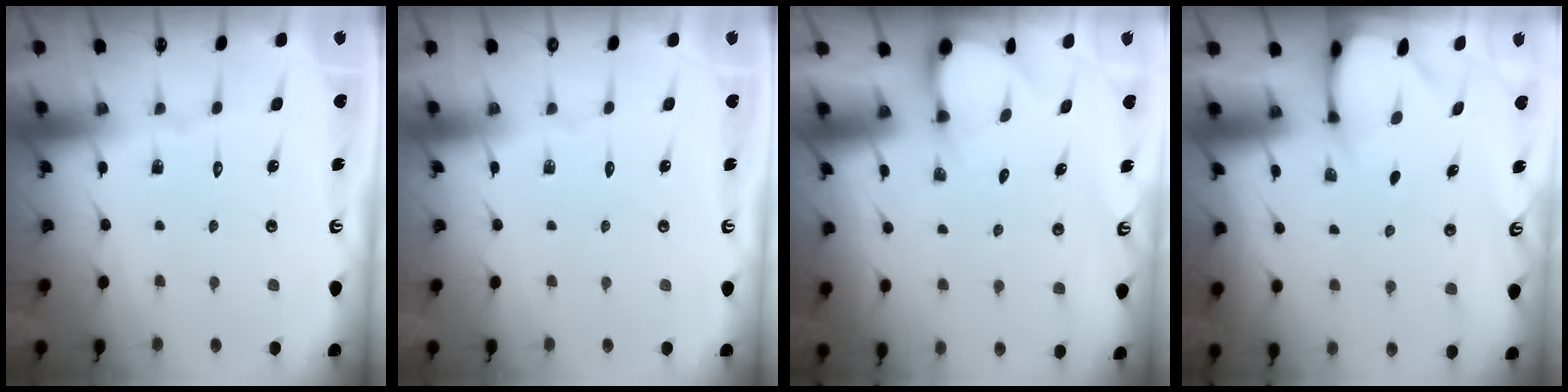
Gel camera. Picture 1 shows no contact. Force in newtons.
{"total": 0.0}
{"total": 2.8, "press": 2.8, "slide": 0.2}
{"total": 2.6, "press": 2.5, "slide": 0.3}